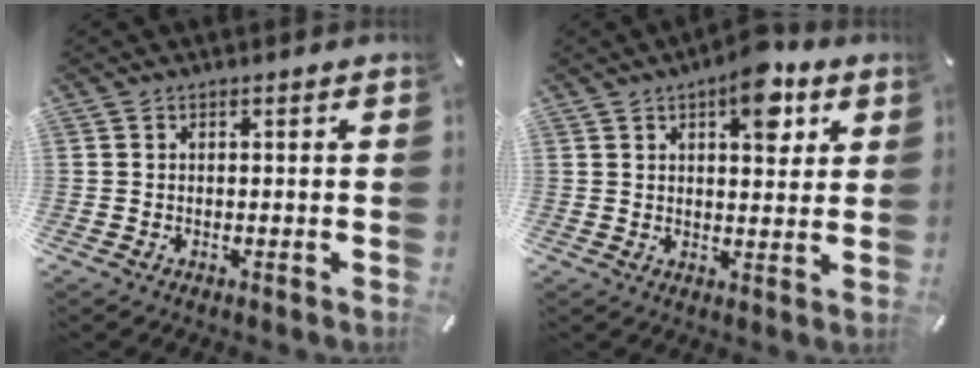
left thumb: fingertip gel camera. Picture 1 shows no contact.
{"total": 10.0, "force": [5.0, 4.7, 7.2], "torque": [-0.083, -0.022, 0.080]}